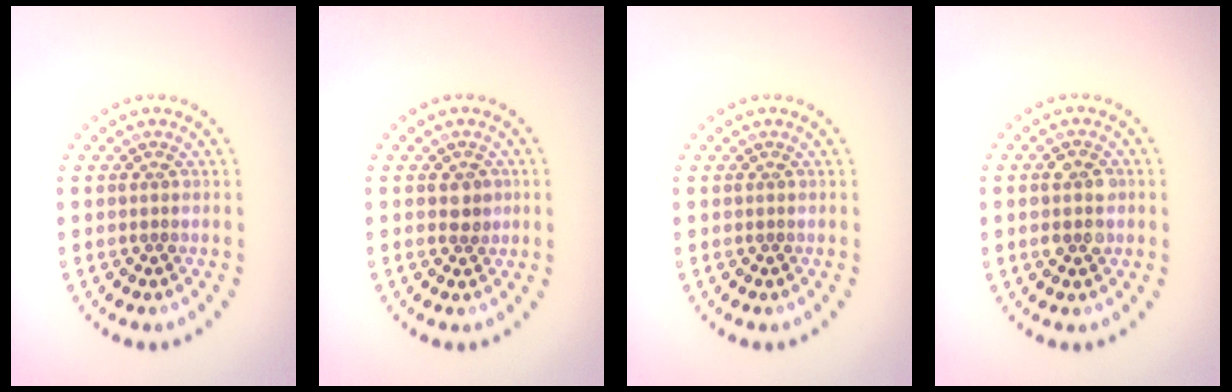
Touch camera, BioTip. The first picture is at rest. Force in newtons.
{"total": 1.3, "press": 1.2, "slide": 0.5}
{"total": 0.0}
{"total": 2.9, "press": 2.9, "slide": 0.3}